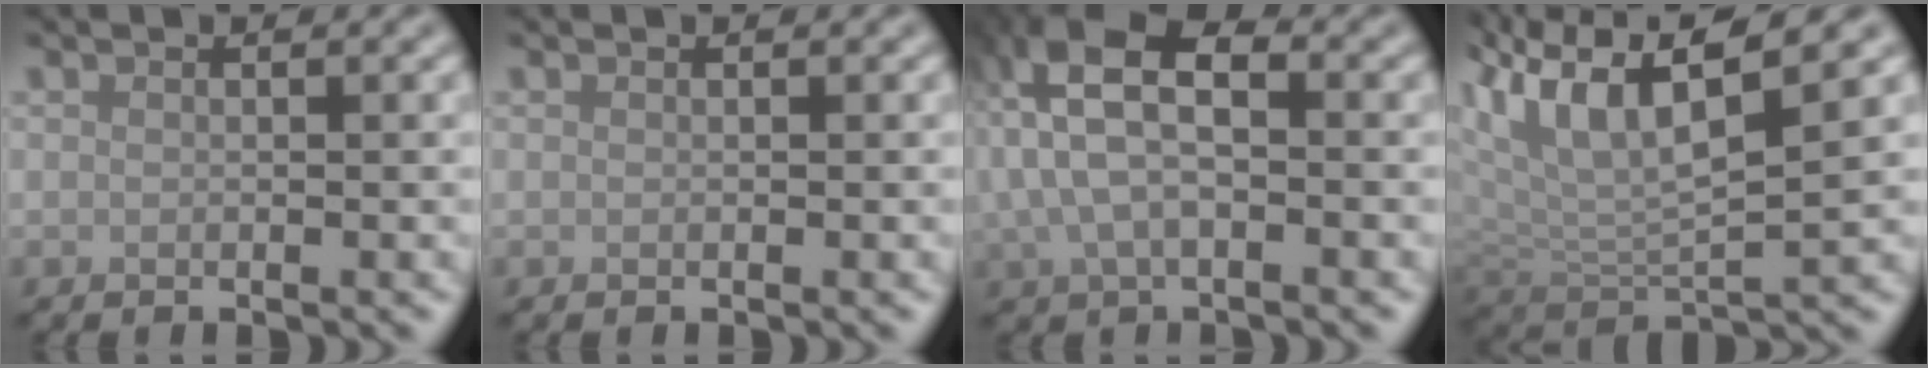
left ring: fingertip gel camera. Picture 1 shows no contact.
{"total": 0.0}
{"total": 8.8, "force": [2.0, 5.0, 6.9], "torque": [-0.156, 0.014, 0.036]}
{"total": 8.5, "force": [4.1, 2.9, 6.8], "torque": [-0.144, 0.007, 0.075]}